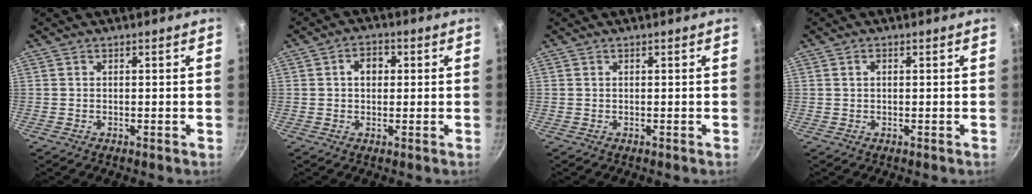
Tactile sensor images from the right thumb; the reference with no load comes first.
{"total": 4.1, "force": [0.7, 3.2, 2.6], "torque": [-0.015, 0.009, 0.006]}
{"total": 0.0}
{"total": 0.8, "force": [0.2, 0.6, 0.6], "torque": [-0.009, 0.005, 0.003]}